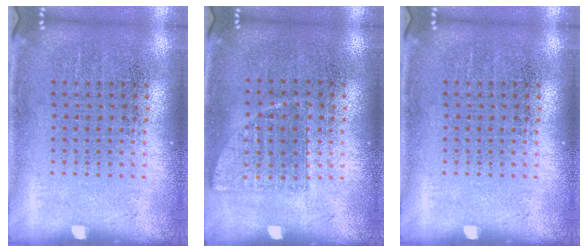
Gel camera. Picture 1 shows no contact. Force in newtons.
{"total": 0.7, "press": 0.7, "slide": 0.2}
{"total": 0.0}